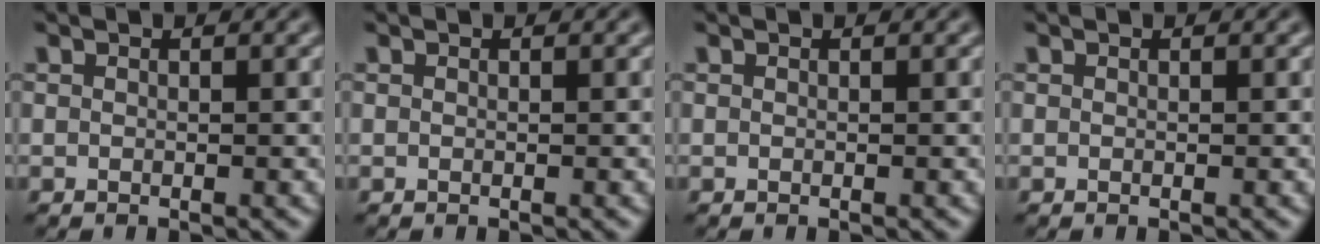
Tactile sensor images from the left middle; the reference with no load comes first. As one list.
[{"total": 0.0}, {"total": 0.0}, {"total": 0.0}]